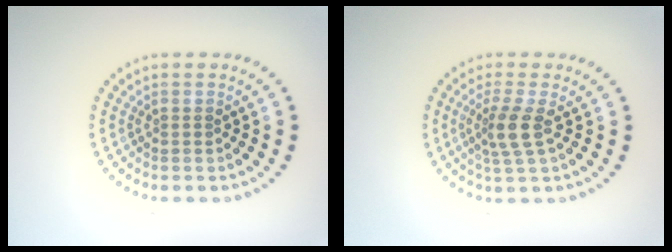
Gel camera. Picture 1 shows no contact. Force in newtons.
{"total": 2.7, "press": 2.1, "slide": 1.7}